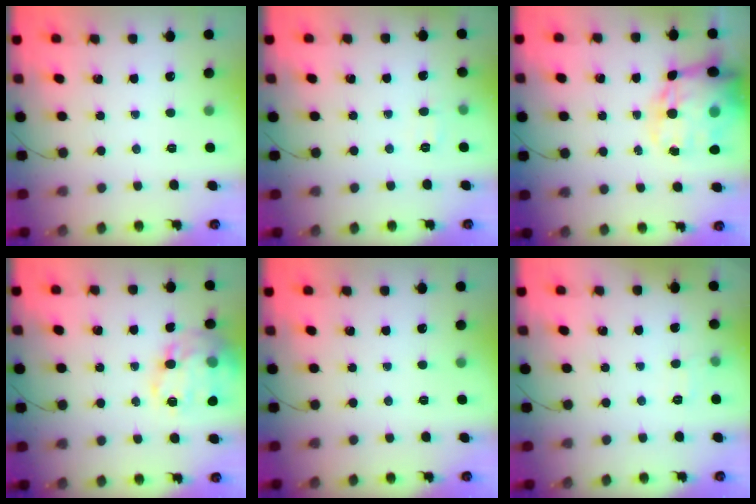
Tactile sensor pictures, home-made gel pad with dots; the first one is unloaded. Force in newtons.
{"total": 5.0, "press": 4.9, "slide": 1.1}
{"total": 21.5, "press": 20.9, "slide": 5.0}
{"total": 20.0, "press": 19.9, "slide": 2.1}
{"total": 0.0}
{"total": 3.2, "press": 2.8, "slide": 1.6}